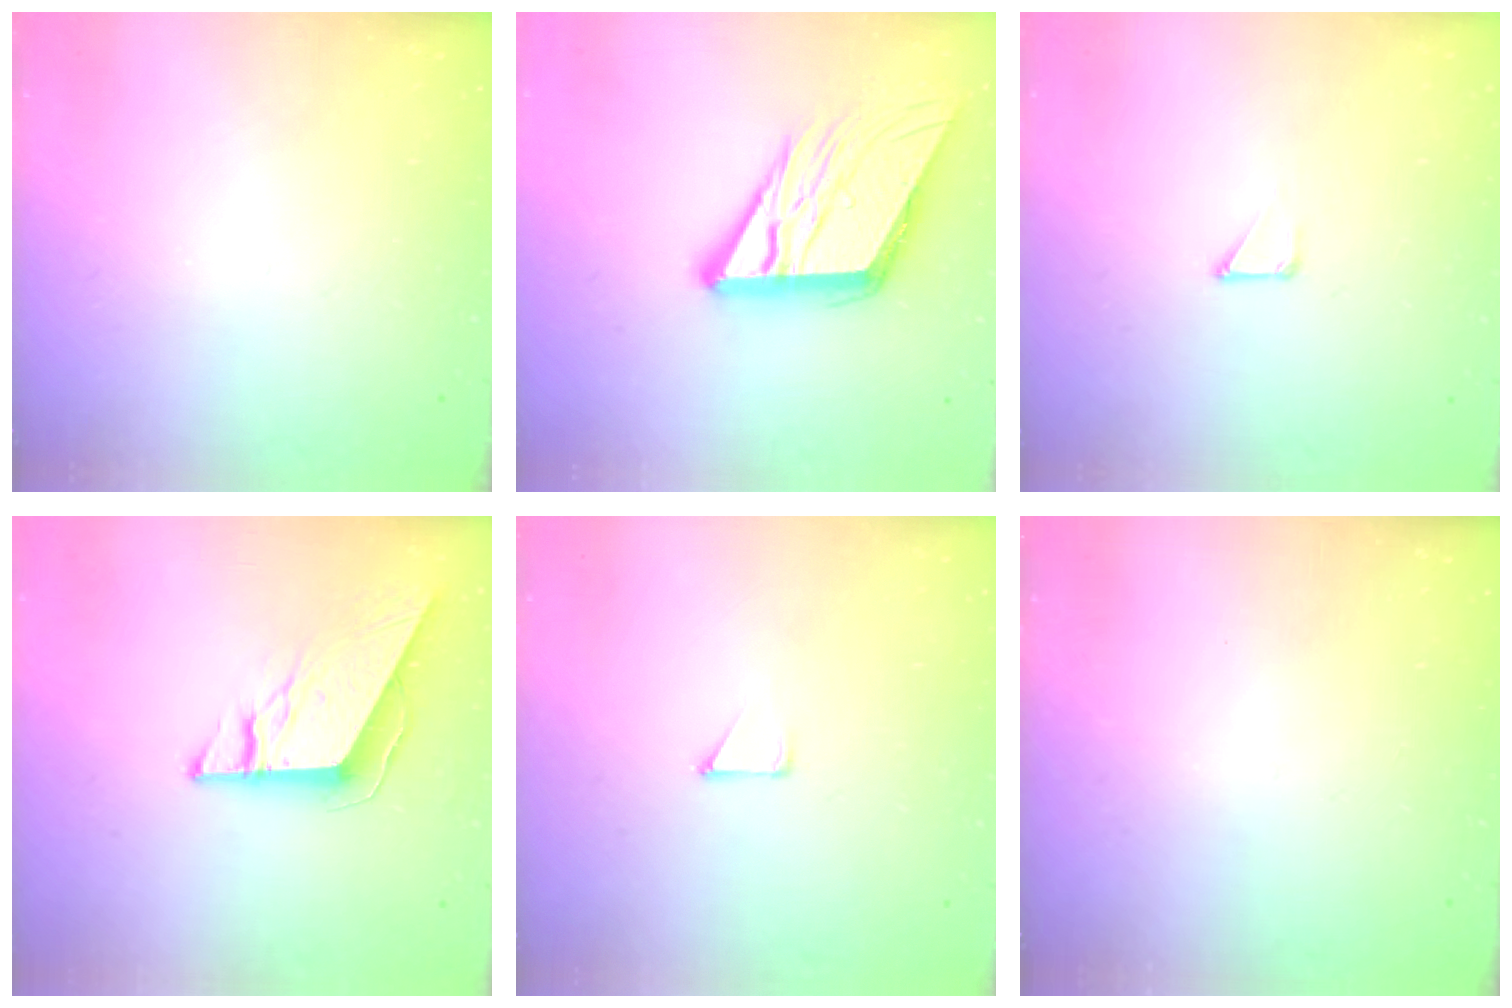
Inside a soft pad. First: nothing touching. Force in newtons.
{"total": 13.7, "press": 13.5, "slide": 2.4}
{"total": 1.6, "press": 1.6, "slide": 0.1}
{"total": 9.3, "press": 9.2, "slide": 1.3}
{"total": 3.4, "press": 3.4, "slide": 0.3}
{"total": 0.0}